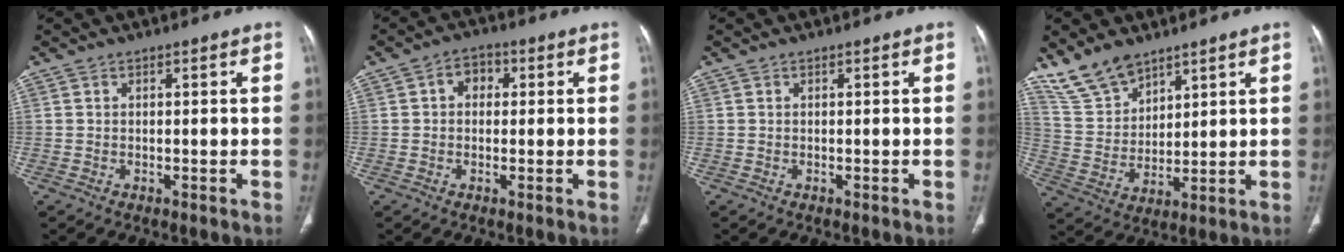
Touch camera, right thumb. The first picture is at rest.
{"total": 4.0, "force": [0.7, 3.2, 2.4], "torque": [-0.018, 0.013, 0.004]}
{"total": 0.0}
{"total": 9.6, "force": [7.7, 4.7, 3.3], "torque": [-0.054, -0.034, 0.167]}